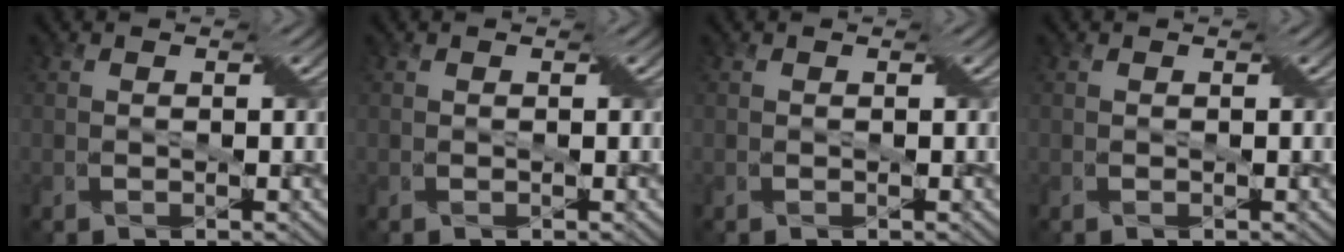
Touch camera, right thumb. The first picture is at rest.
{"total": 0.0}
{"total": 0.0}
{"total": 0.0}